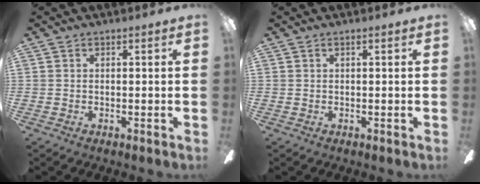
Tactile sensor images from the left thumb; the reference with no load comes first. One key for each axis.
{"total": 0.0}